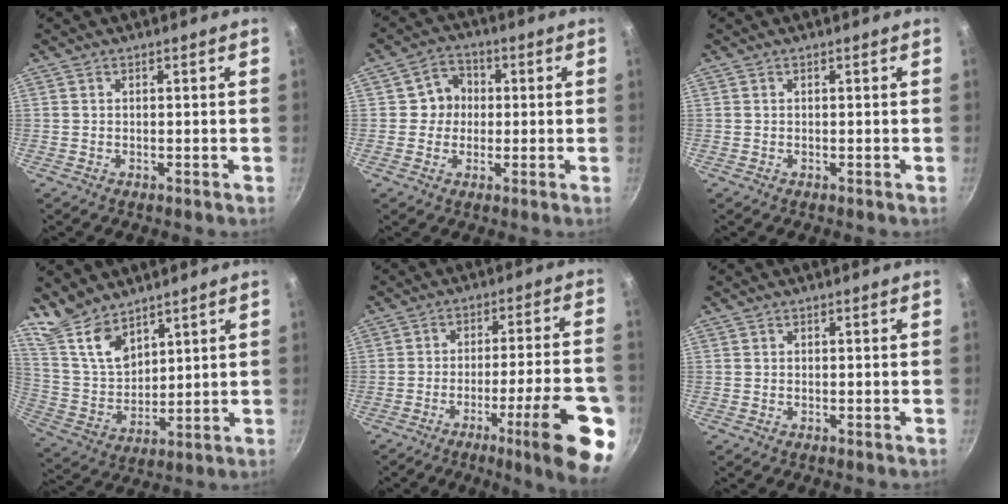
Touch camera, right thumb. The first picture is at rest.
{"total": 5.6, "force": [0.3, 5.3, 2.0], "torque": [0.011, 0.010, -0.005]}
{"total": 0.0}
{"total": 10.7, "force": [8.4, 5.0, 4.4], "torque": [-0.061, -0.053, 0.179]}
{"total": 17.2, "force": [-7.9, 2.8, 15.0], "torque": [-0.195, 0.036, -0.108]}
{"total": 0.0}